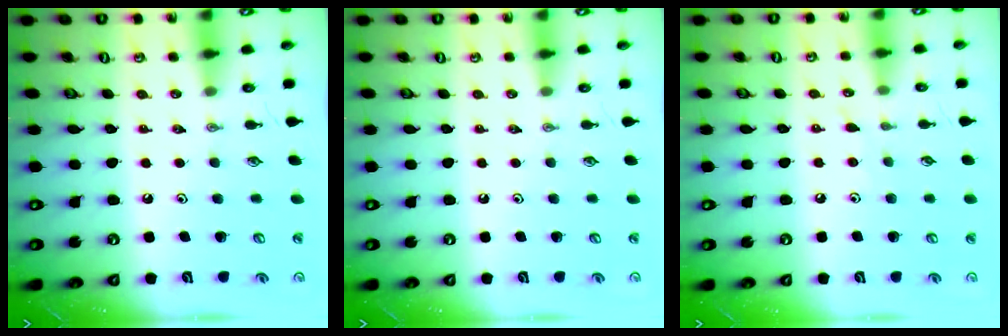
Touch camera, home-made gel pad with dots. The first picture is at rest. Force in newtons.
{"total": 0.0}
{"total": 4.7, "press": 4.6, "slide": 0.5}